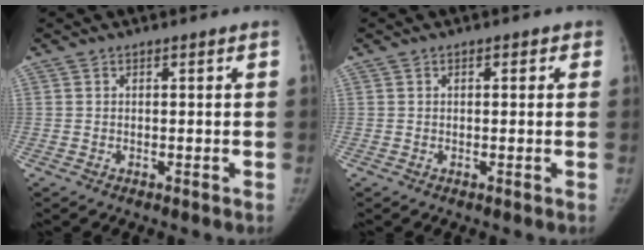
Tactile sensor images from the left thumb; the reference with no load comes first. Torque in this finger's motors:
{"motor_torque": [-0.25, -0.01, -0.51, 0.15, -0.07]}